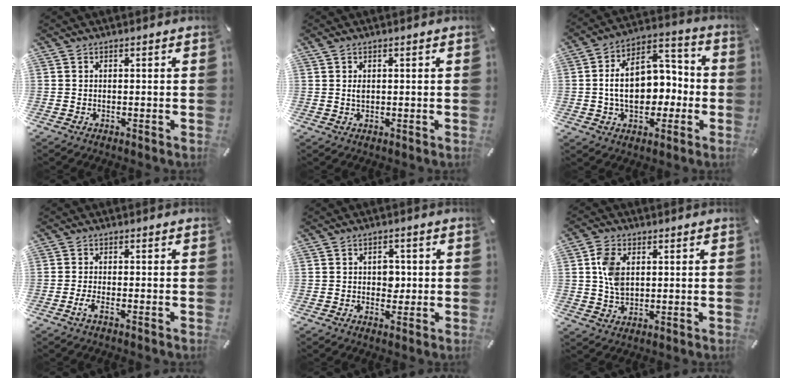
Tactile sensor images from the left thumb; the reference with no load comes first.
{"total": 1.6, "force": [0.5, 0.7, 1.4], "torque": [-0.030, 0.001, 0.007]}
{"total": 15.6, "force": [-0.9, 11.3, 10.8], "torque": [-0.179, 0.007, -0.014]}
{"total": 2.3, "force": [-1.0, 0.5, 2.0], "torque": [-0.048, -0.007, -0.020]}
{"total": 3.6, "force": [0.1, 2.9, 2.2], "torque": [-0.020, -0.002, -0.006]}
{"total": 7.2, "force": [1.6, 5.2, 4.8], "torque": [-0.114, 0.001, 0.026]}